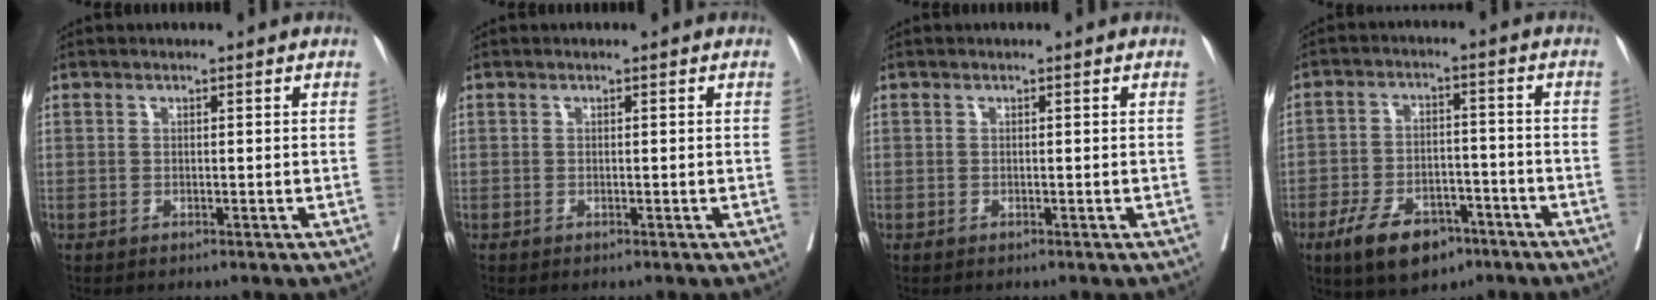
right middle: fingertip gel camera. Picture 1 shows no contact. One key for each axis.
{"total": 0.0}
{"total": 0.0}
{"total": 10.2, "fx": -6.3, "fy": 5.1, "fz": 6.2, "tx": -0.109, "ty": -0.002, "tz": -0.103}